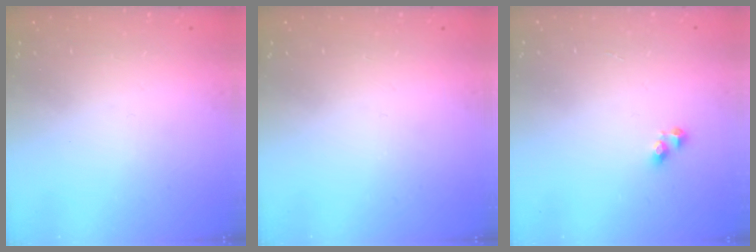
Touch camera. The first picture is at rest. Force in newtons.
{"total": 0.0}
{"total": 3.1, "press": 3.0, "slide": 0.4}